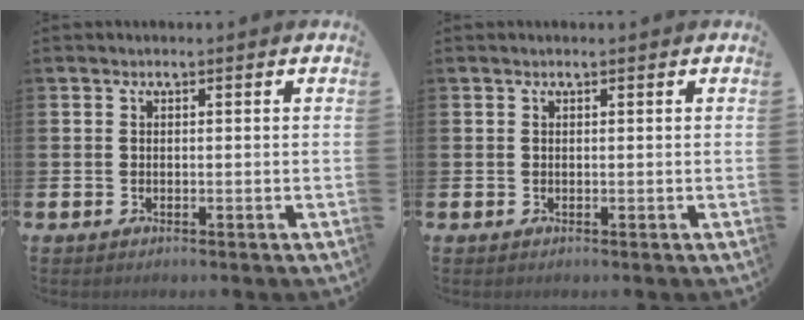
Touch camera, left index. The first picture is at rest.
{"total": 0.0}